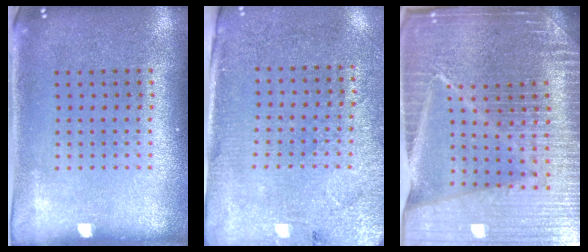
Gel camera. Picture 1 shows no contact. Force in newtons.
{"total": 2.7, "press": 2.4, "slide": 1.3}
{"total": 6.4, "press": 5.6, "slide": 3.2}